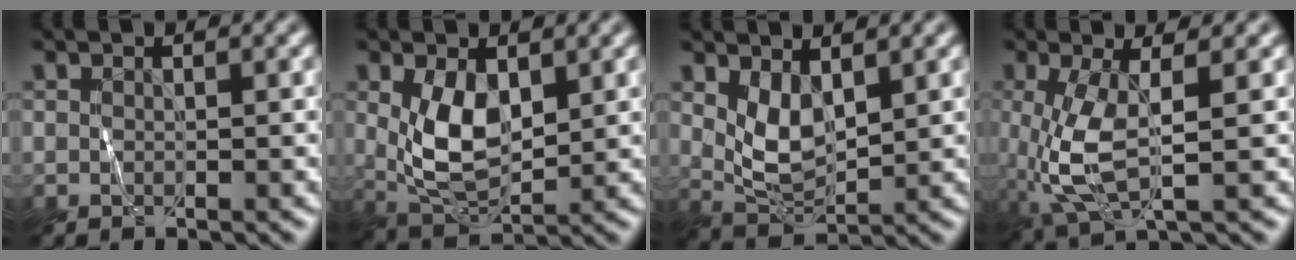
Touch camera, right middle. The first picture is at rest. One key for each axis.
{"total": 4.9, "fx": 1.0, "fy": 2.6, "fz": 4.1, "tx": -0.093, "ty": -0.003, "tz": 0.029}
{"total": 3.4, "fx": 1.5, "fy": 1.7, "fz": 2.5, "tx": -0.063, "ty": -0.008, "tz": 0.037}
{"total": 5.4, "fx": -0.2, "fy": 1.8, "fz": 5.1, "tx": -0.125, "ty": -0.004, "tz": 0.001}